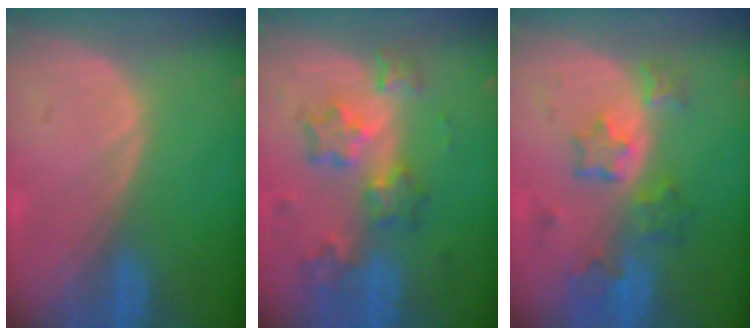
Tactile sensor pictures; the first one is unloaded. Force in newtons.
{"total": 8.4, "press": 7.3, "slide": 4.1}
{"total": 7.1, "press": 6.3, "slide": 3.3}